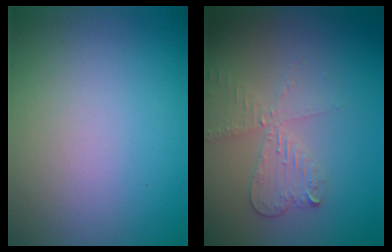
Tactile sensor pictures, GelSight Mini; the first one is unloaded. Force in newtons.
{"total": 3.5, "press": 3.0, "slide": 1.9}